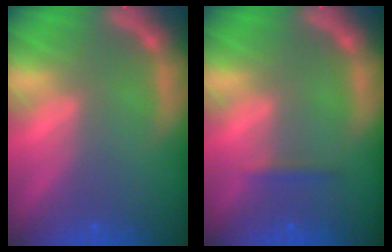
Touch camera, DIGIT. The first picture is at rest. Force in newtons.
{"total": 0.9}